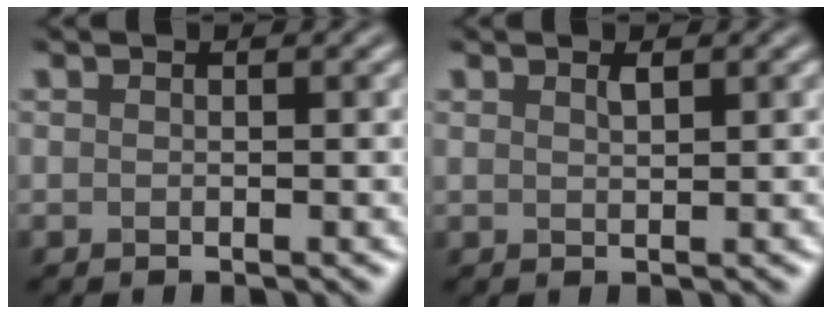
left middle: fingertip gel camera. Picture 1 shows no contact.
{"total": 0.6, "force": [0.5, -0.3, -0.2], "torque": [-0.010, 0.010, 0.021]}